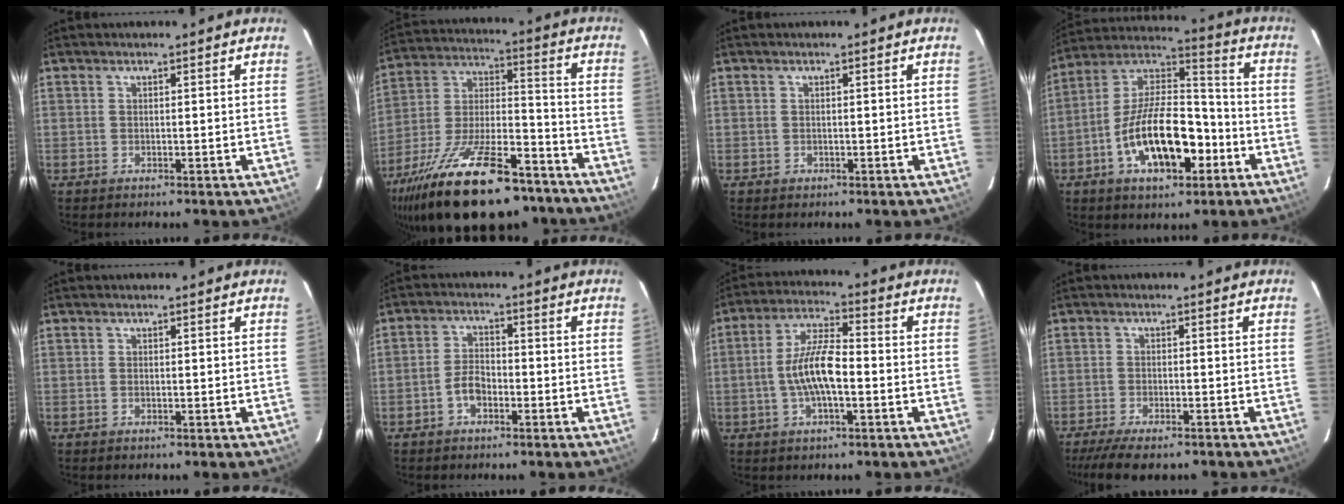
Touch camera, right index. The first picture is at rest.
{"total": 29.3, "force": [-20.5, 10.8, 18.0], "torque": [-0.336, -0.022, -0.308]}
{"total": 0.7, "force": [-0.3, 0.6, 0.1], "torque": [0.002, 0.000, -0.003]}
{"total": 18.4, "force": [-7.0, 8.5, 14.7], "torque": [-0.277, 0.015, -0.116]}
{"total": 0.0}
{"total": 4.0, "force": [-2.1, 2.4, 2.5], "torque": [-0.053, 0.011, -0.038]}
{"total": 9.3, "force": [-2.0, 2.8, 8.7], "torque": [-0.175, 0.010, -0.037]}
{"total": 9.5, "force": [-7.7, 2.4, 4.9], "torque": [-0.117, -0.028, -0.128]}